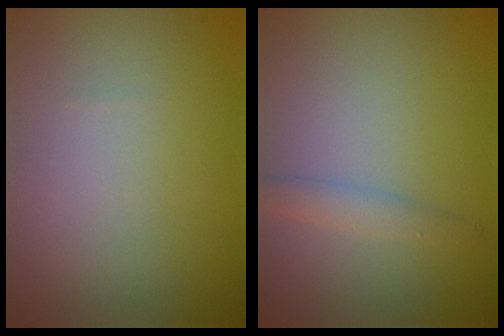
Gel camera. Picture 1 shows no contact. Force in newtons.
{"total": 1.5, "press": 1.5, "slide": 0.0}